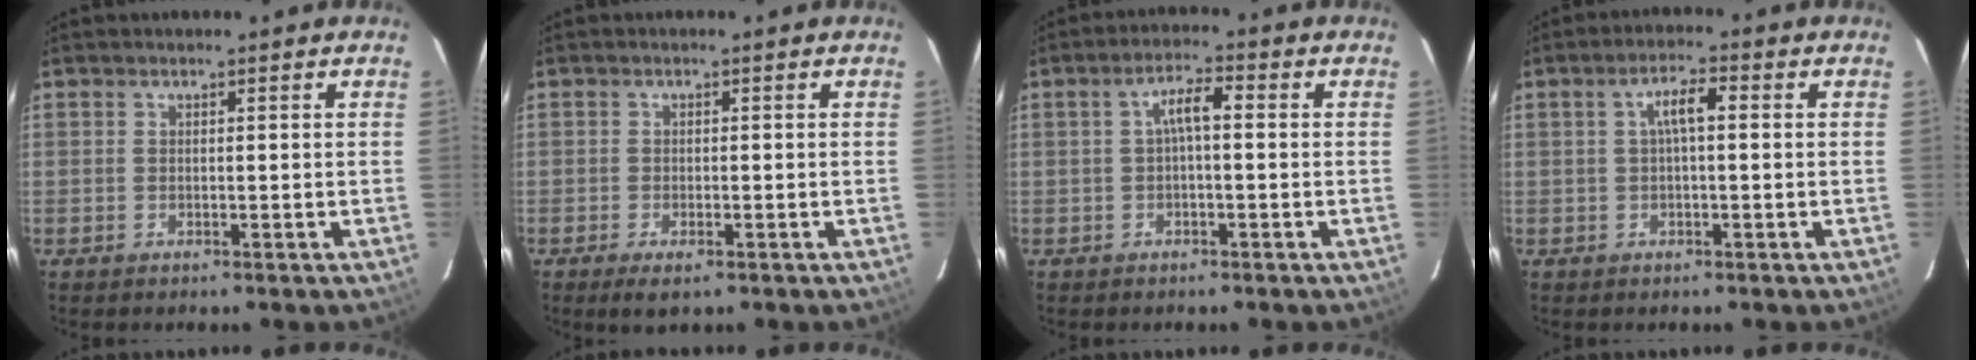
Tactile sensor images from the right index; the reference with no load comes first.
{"total": 6.1, "force": [-3.9, 2.2, 4.0], "torque": [-0.093, -0.021, -0.066]}
{"total": 3.8, "force": [-0.1, 1.1, 3.7], "torque": [-0.070, 0.014, 0.001]}
{"total": 3.9, "force": [0.4, 1.0, 3.7], "torque": [-0.071, 0.012, 0.009]}